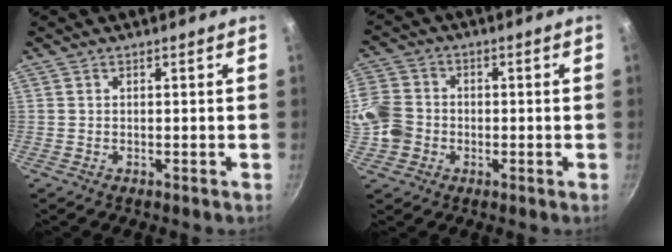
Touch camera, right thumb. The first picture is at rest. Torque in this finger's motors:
{"motor_torque": [0.09, 0.09, 0.56, 0.11, 0.12]}